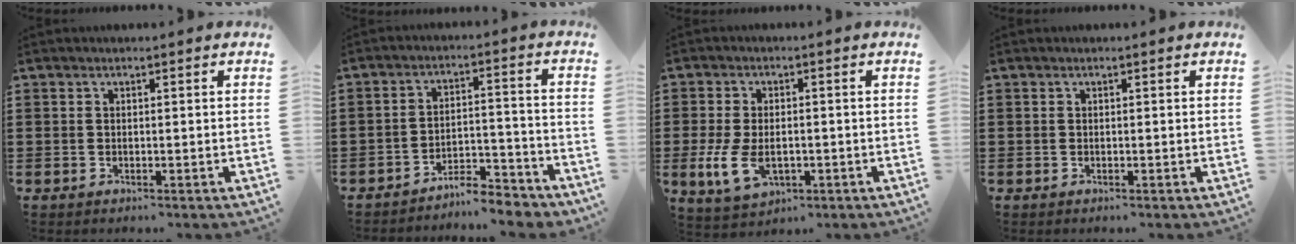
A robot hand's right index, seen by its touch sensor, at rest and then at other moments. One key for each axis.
{"total": 5.9, "fx": -5.7, "fy": 0.8, "fz": 1.3, "tx": -0.019, "ty": 0.017, "tz": -0.113}
{"total": 6.5, "fx": -1.3, "fy": 3.8, "fz": 5.1, "tx": -0.124, "ty": -0.005, "tz": -0.028}
{"total": 0.0}